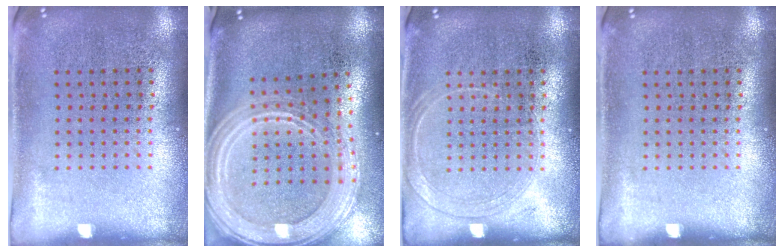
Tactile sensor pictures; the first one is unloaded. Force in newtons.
{"total": 3.0, "press": 2.4, "slide": 1.8}
{"total": 1.2, "press": 1.2, "slide": 0.2}
{"total": 0.0}